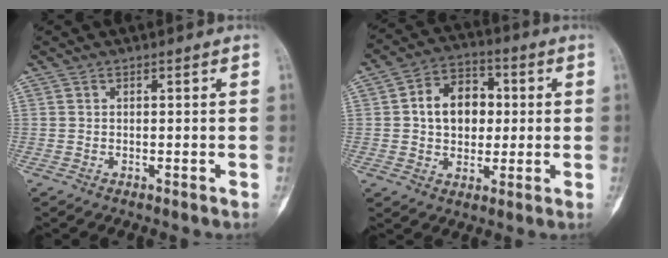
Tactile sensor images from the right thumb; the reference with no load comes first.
{"total": 11.8, "force": [1.2, 8.8, 7.8], "torque": [-0.081, 0.015, 0.016]}